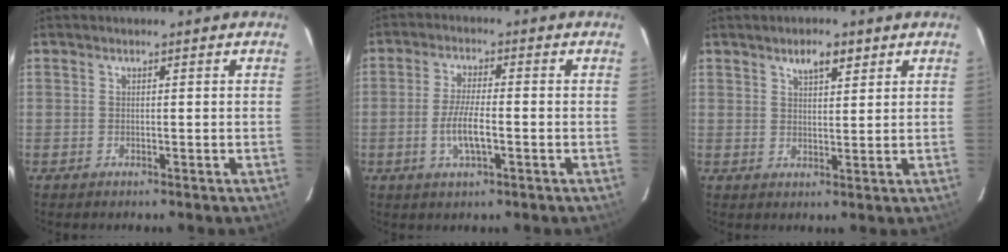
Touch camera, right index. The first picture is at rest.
{"total": 6.2, "force": [-1.9, 1.6, 5.7], "torque": [-0.114, -0.005, -0.036]}
{"total": 4.3, "force": [2.7, 1.7, 2.9], "torque": [-0.046, 0.005, 0.046]}